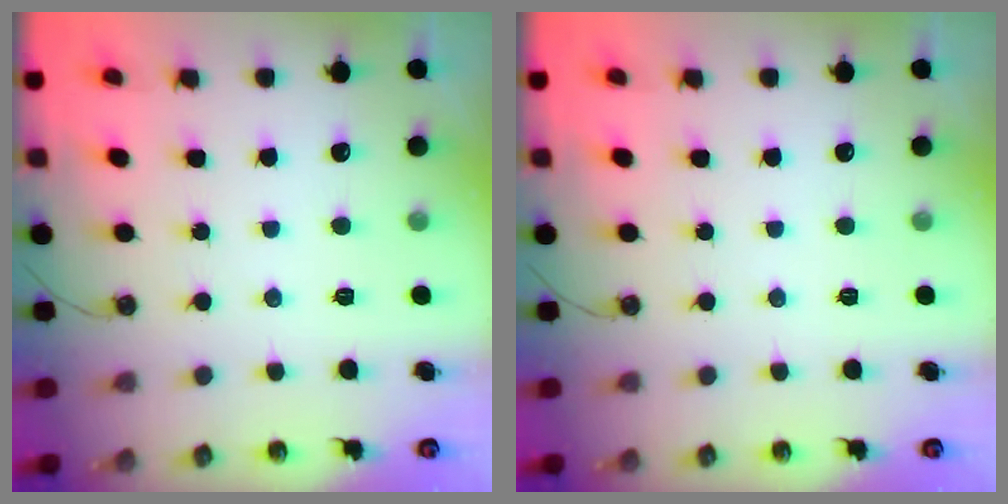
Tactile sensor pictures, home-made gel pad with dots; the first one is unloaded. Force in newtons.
{"total": 0.0}